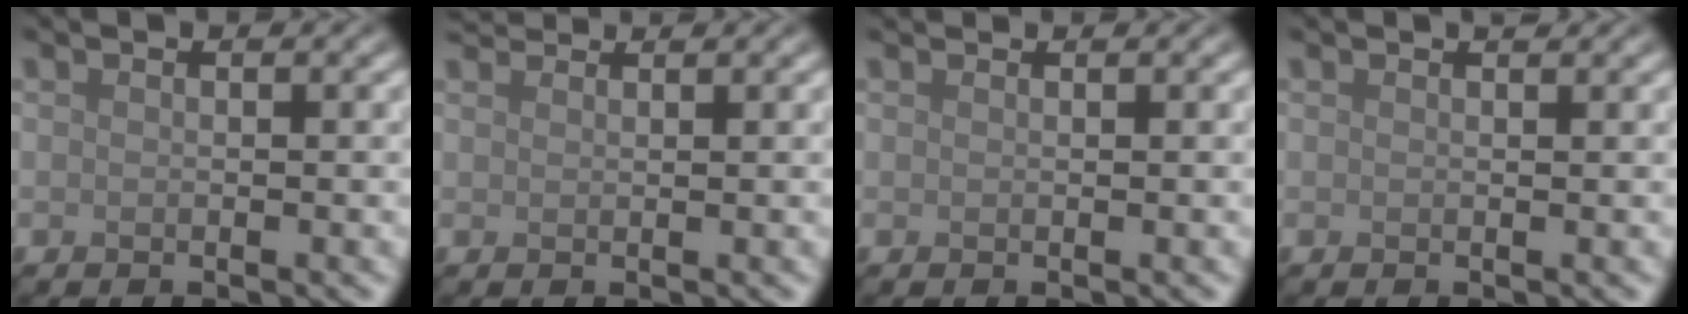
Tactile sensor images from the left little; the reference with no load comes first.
{"total": 2.3, "force": [2.2, 0.2, 0.6], "torque": [-0.013, 0.006, 0.032]}
{"total": 1.3, "force": [1.2, 0.1, 0.3], "torque": [-0.013, -0.001, 0.012]}
{"total": 0.6, "force": [0.6, 0.0, 0.2], "torque": [-0.001, -0.001, 0.010]}